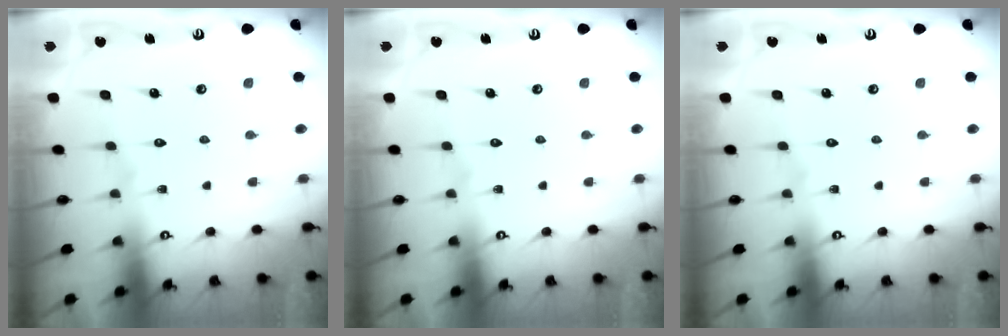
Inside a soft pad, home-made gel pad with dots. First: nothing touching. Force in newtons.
{"total": 0.0}
{"total": 0.0}